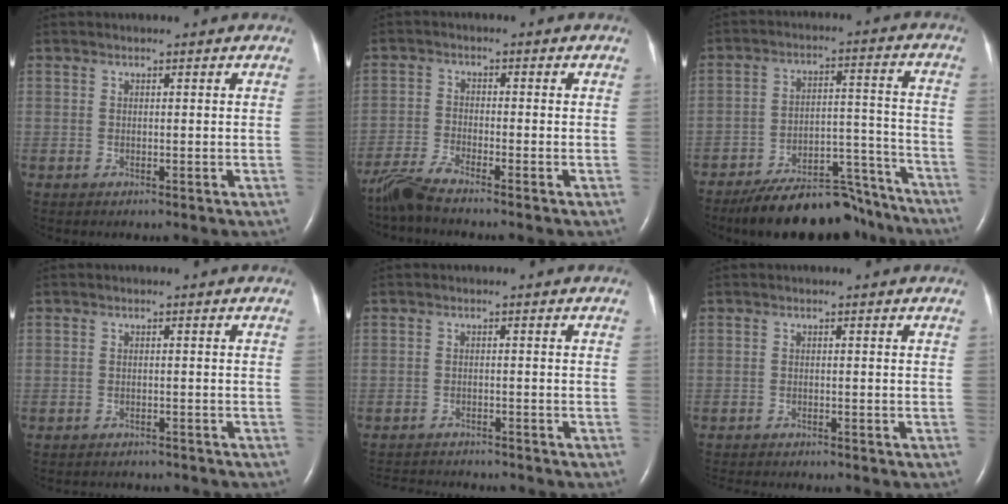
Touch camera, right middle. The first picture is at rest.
{"total": 4.6, "force": [-4.2, -0.4, 1.9], "torque": [-0.049, -0.021, -0.088]}
{"total": 16.4, "force": [-14.6, 4.8, 5.7], "torque": [-0.070, 0.032, -0.215]}
{"total": 5.6, "force": [-5.4, 1.3, 0.7], "torque": [-0.011, -0.007, -0.063]}
{"total": 8.9, "force": [-8.6, 1.5, 2.1], "torque": [-0.041, -0.004, -0.115]}
{"total": 6.8, "force": [-6.2, 1.2, 2.5], "torque": [-0.035, -0.007, -0.084]}